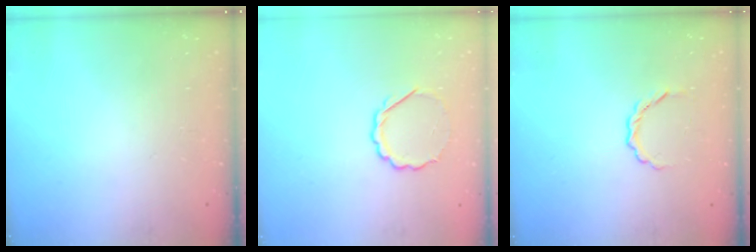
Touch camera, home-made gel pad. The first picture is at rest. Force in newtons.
{"total": 4.9, "press": 4.7, "slide": 1.2}
{"total": 3.3, "press": 3.2, "slide": 0.7}